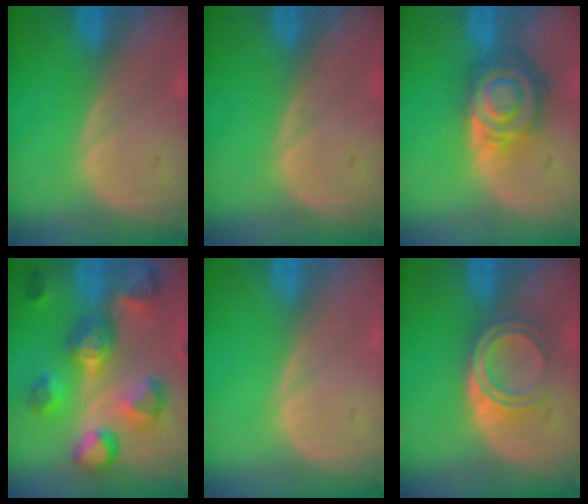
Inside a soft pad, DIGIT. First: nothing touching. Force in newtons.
{"total": 0.0}
{"total": 8.0, "press": 7.1, "slide": 3.7}
{"total": 9.9, "press": 9.7, "slide": 1.9}
{"total": 0.0}
{"total": 5.2, "press": 4.5, "slide": 2.7}